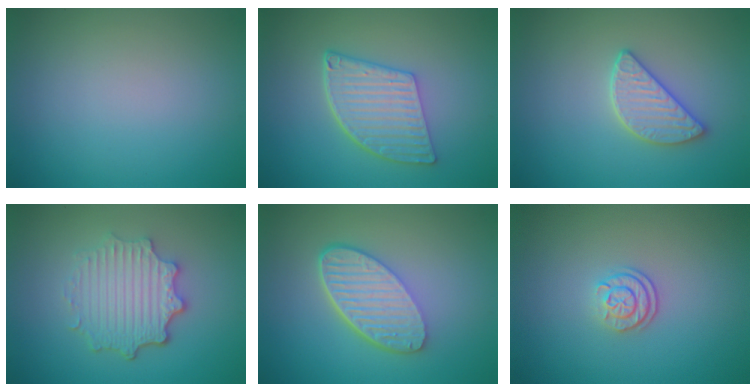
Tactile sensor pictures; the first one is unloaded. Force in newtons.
{"total": 5.6, "press": 4.1, "slide": 3.7}
{"total": 2.9, "press": 2.8, "slide": 0.9}
{"total": 4.8, "press": 3.8, "slide": 3.0}
{"total": 6.0, "press": 4.3, "slide": 4.2}
{"total": 2.2, "press": 1.8, "slide": 1.3}